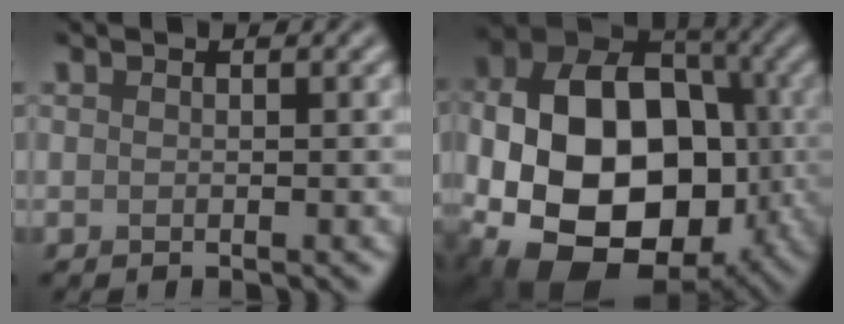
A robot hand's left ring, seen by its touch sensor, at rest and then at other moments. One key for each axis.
{"total": 17.4, "fx": -2.7, "fy": 12.4, "fz": 12.0, "tx": -0.197, "ty": -0.017, "tz": -0.034}